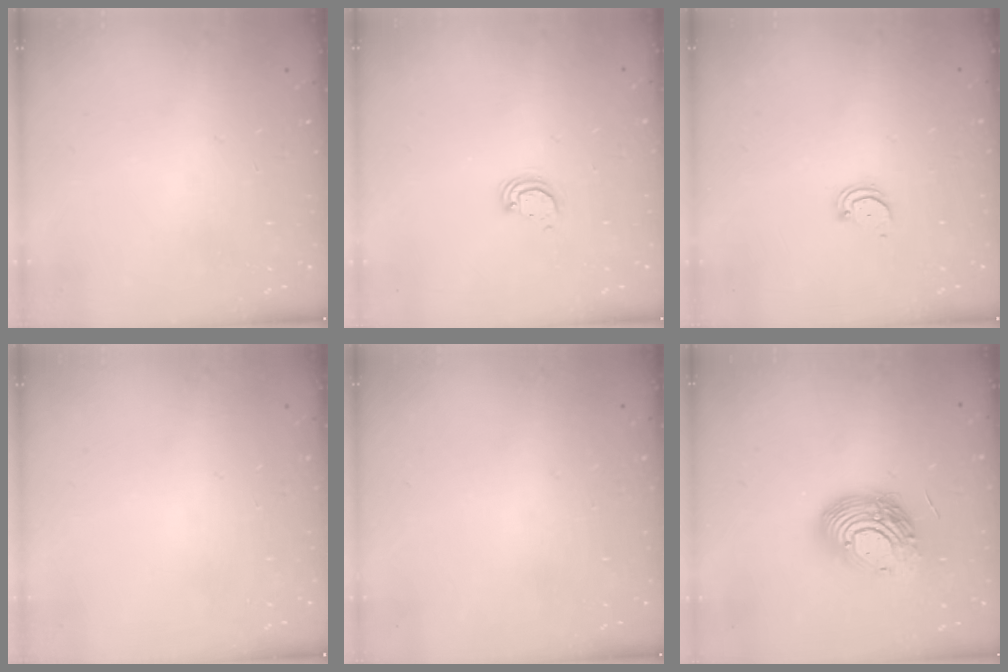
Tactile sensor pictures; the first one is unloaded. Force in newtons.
{"total": 3.5, "press": 3.5, "slide": 0.3}
{"total": 1.4, "press": 1.3, "slide": 0.1}
{"total": 0.0}
{"total": 0.0}
{"total": 16.1, "press": 16.0, "slide": 1.3}